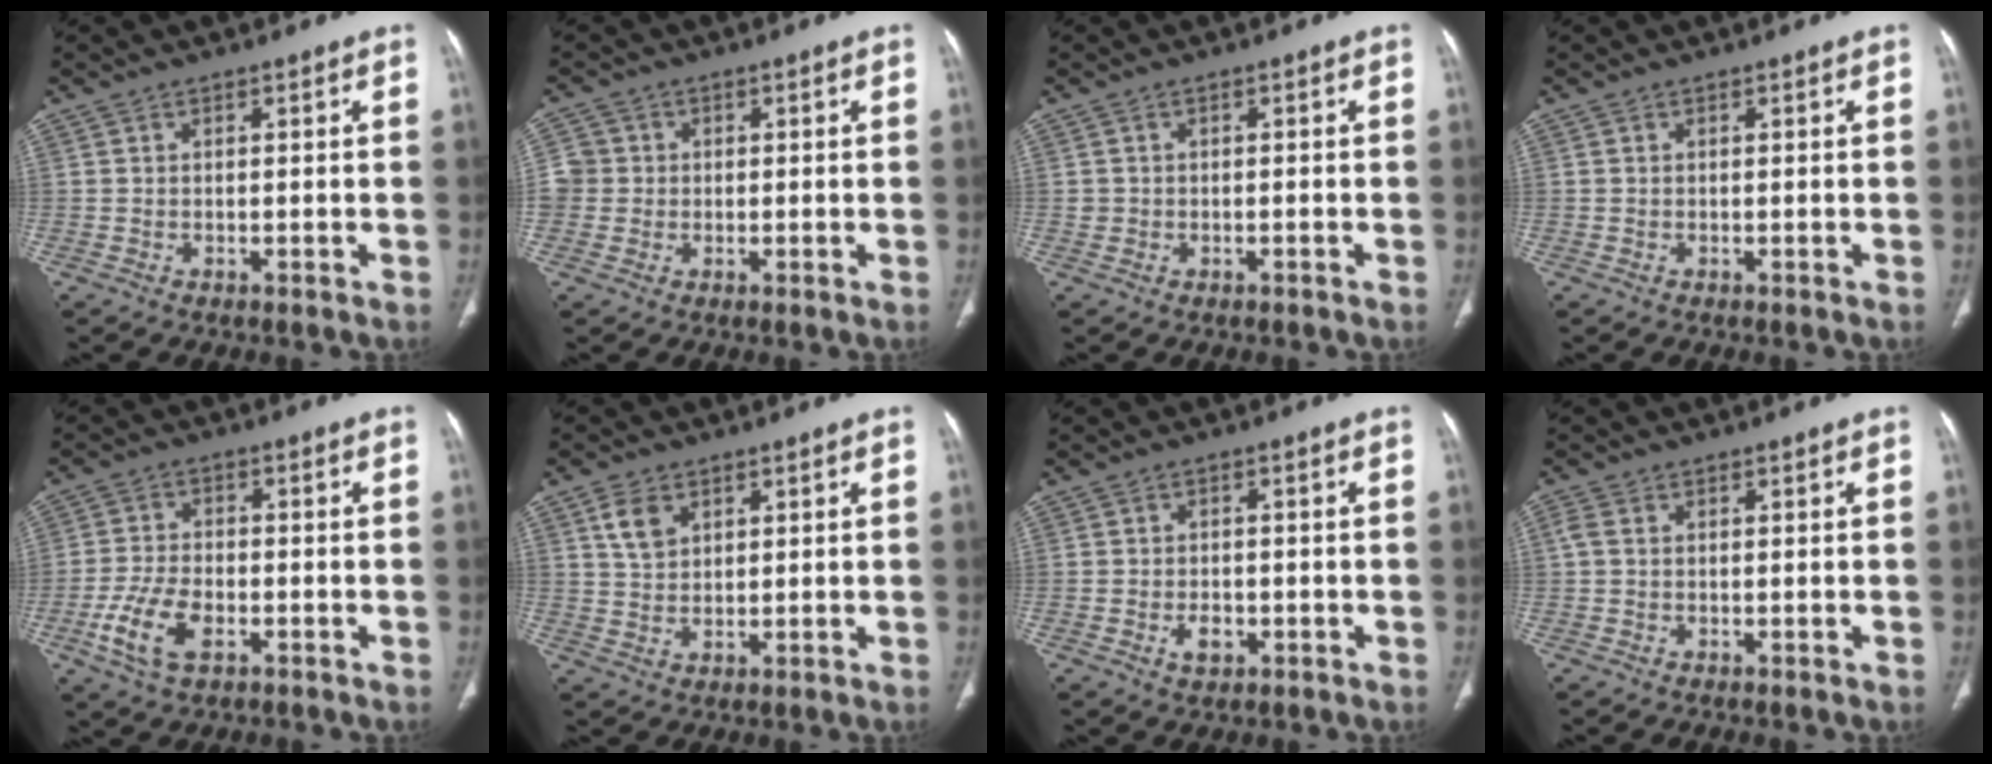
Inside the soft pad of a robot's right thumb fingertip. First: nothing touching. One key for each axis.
{"total": 4.3, "fx": -0.1, "fy": 4.2, "fz": 0.8, "tx": 0.006, "ty": 0.010, "tz": -0.005}
{"total": 0.8, "fx": -0.3, "fy": 0.7, "fz": 0.2, "tx": -0.005, "ty": 0.007, "tz": -0.002}
{"total": 0.0}
{"total": 8.5, "fx": -3.4, "fy": 4.5, "fz": 6.3, "tx": -0.138, "ty": 0.009, "tz": -0.063}
{"total": 4.8, "fx": 2.3, "fy": 3.2, "fz": 2.8, "tx": -0.042, "ty": -0.010, "tz": 0.049}
{"total": 3.2, "fx": -1.3, "fy": 2.1, "fz": 2.1, "tx": -0.028, "ty": 0.006, "tz": -0.017}
{"total": 1.5, "fx": 0.1, "fy": 1.0, "fz": 1.1, "tx": -0.031, "ty": 0.005, "tz": 0.001}